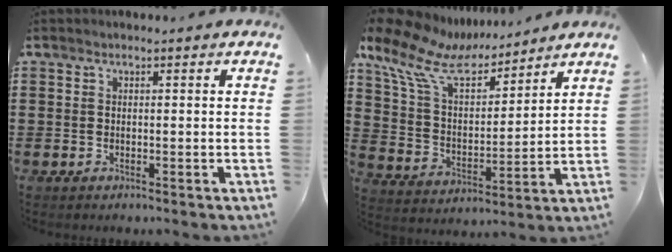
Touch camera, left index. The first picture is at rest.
{"total": 11.7, "force": [9.1, 4.0, 6.1], "torque": [-0.164, -0.043, 0.160]}